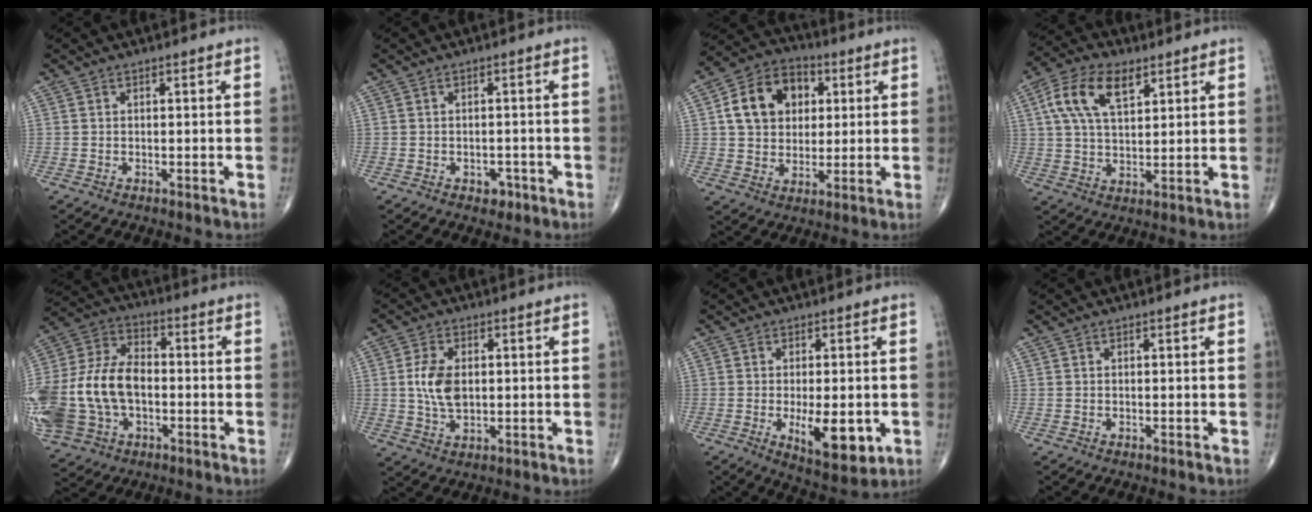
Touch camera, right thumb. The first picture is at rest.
{"total": 2.2, "force": [-1.1, 1.5, 1.1], "torque": [-0.003, 0.004, -0.012]}
{"total": 13.7, "force": [3.3, 10.5, 8.1], "torque": [-0.108, 0.006, 0.049]}
{"total": 11.8, "force": [5.0, 6.1, 8.8], "torque": [-0.163, -0.001, 0.091]}
{"total": 22.9, "force": [-3.2, 15.9, 16.2], "torque": [-0.367, 0.024, -0.048]}
{"total": 7.3, "force": [0.7, 4.4, 5.9], "torque": [-0.110, -0.004, 0.014]}
{"total": 10.5, "force": [-2.3, 4.3, 9.3], "torque": [-0.123, -0.019, -0.026]}
{"total": 0.0}